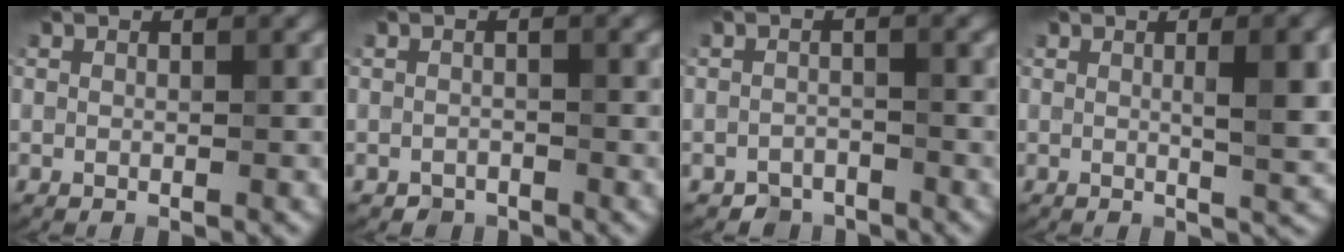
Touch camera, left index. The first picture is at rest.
{"total": 0.9, "force": [-0.8, 0.5, 0.1], "torque": [0.000, -0.002, -0.013]}
{"total": 1.8, "force": [-1.6, 0.9, 0.1], "torque": [0.003, 0.003, -0.032]}
{"total": 5.8, "force": [0.8, 1.4, 5.6], "torque": [-0.066, 0.007, 0.010]}